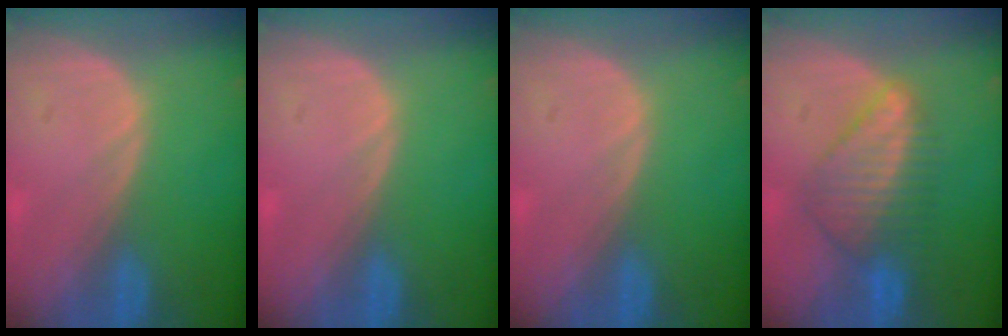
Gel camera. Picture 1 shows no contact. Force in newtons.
{"total": 0.0}
{"total": 0.0}
{"total": 7.2, "press": 6.9, "slide": 1.9}